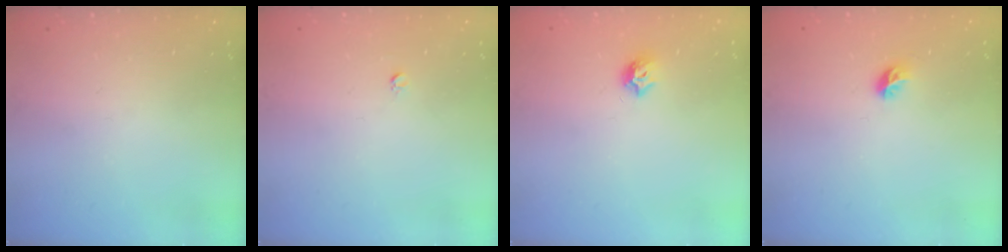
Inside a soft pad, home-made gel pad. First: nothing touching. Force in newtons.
{"total": 2.5, "press": 2.5, "slide": 0.2}
{"total": 6.4, "press": 6.4, "slide": 0.3}
{"total": 5.4, "press": 5.2, "slide": 1.4}